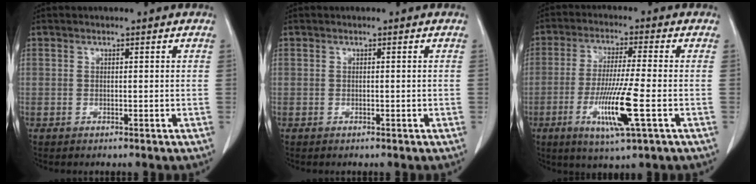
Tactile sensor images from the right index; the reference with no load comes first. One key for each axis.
{"total": 0.0}
{"total": 10.4, "fx": -3.3, "fy": -0.2, "fz": 9.8, "tx": -0.193, "ty": -0.021, "tz": -0.060}